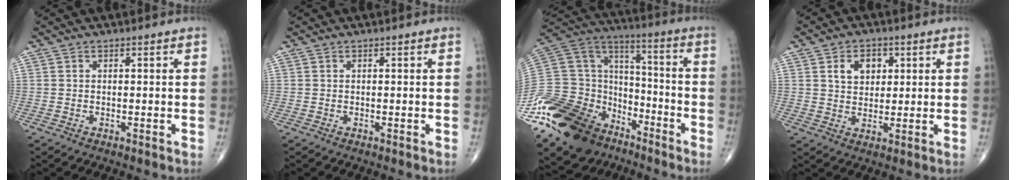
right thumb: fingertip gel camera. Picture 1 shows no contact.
{"total": 0.0}
{"total": 30.2, "force": [-18.4, 17.9, 15.9], "torque": [-0.365, 0.051, -0.329]}
{"total": 6.1, "force": [2.1, 4.4, 3.6], "torque": [-0.029, -0.009, 0.034]}